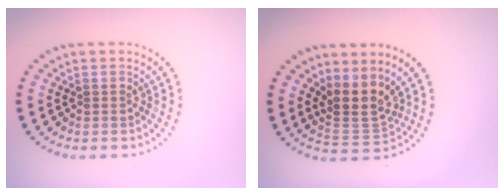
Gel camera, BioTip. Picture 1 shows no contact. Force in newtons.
{"total": 3.6, "press": 2.7, "slide": 2.4}